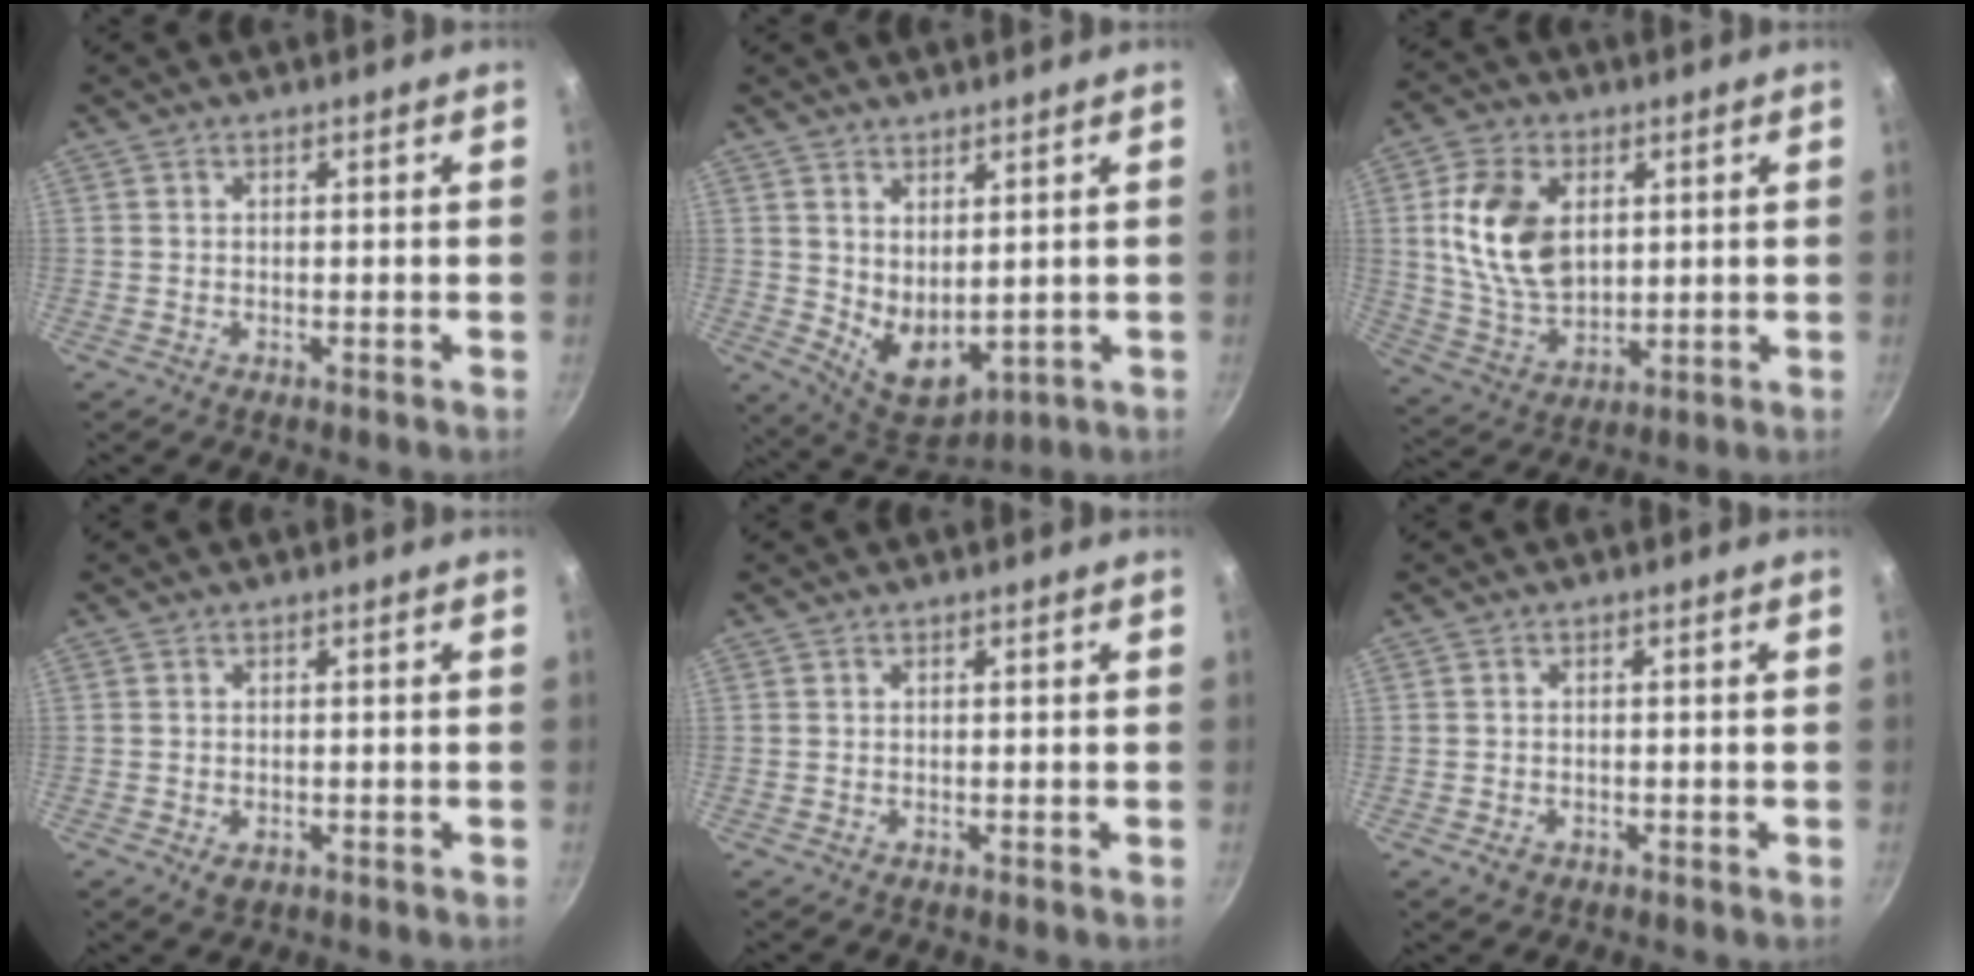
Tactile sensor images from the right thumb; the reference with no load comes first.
{"total": 8.7, "force": [2.0, 5.3, 6.7], "torque": [-0.081, -0.036, 0.056]}
{"total": 14.6, "force": [3.0, 9.7, 10.4], "torque": [-0.176, -0.015, 0.065]}
{"total": 1.9, "force": [-0.6, 1.4, 1.2], "torque": [-0.019, -0.005, -0.005]}
{"total": 0.0}
{"total": 1.8, "force": [-0.9, 1.4, 0.8], "torque": [-0.017, 0.002, -0.009]}